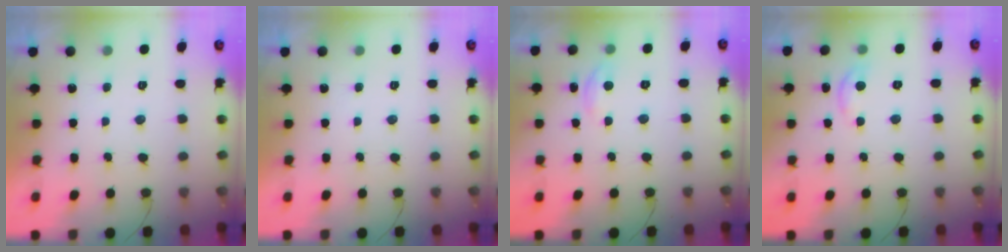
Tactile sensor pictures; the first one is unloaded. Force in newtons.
{"total": 0.0}
{"total": 2.9, "press": 2.9, "slide": 0.3}
{"total": 5.5, "press": 5.4, "slide": 0.8}